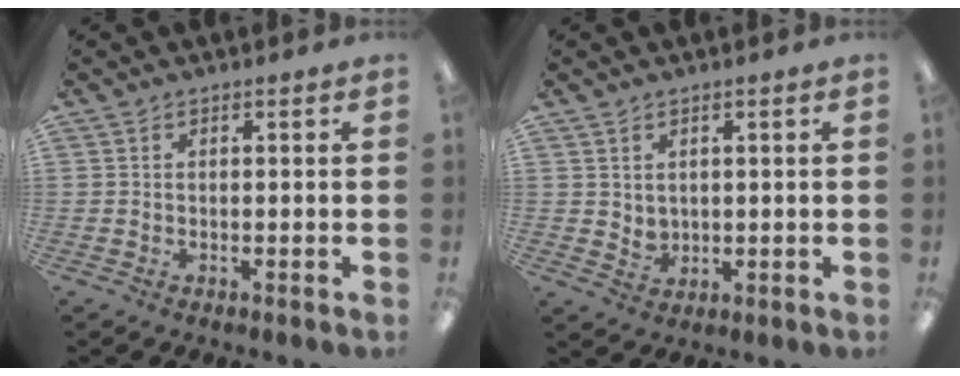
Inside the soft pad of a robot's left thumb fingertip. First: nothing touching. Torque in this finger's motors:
{"motor_torque": [-0.21, 0.38, -0.45, 0.20, 0.00]}